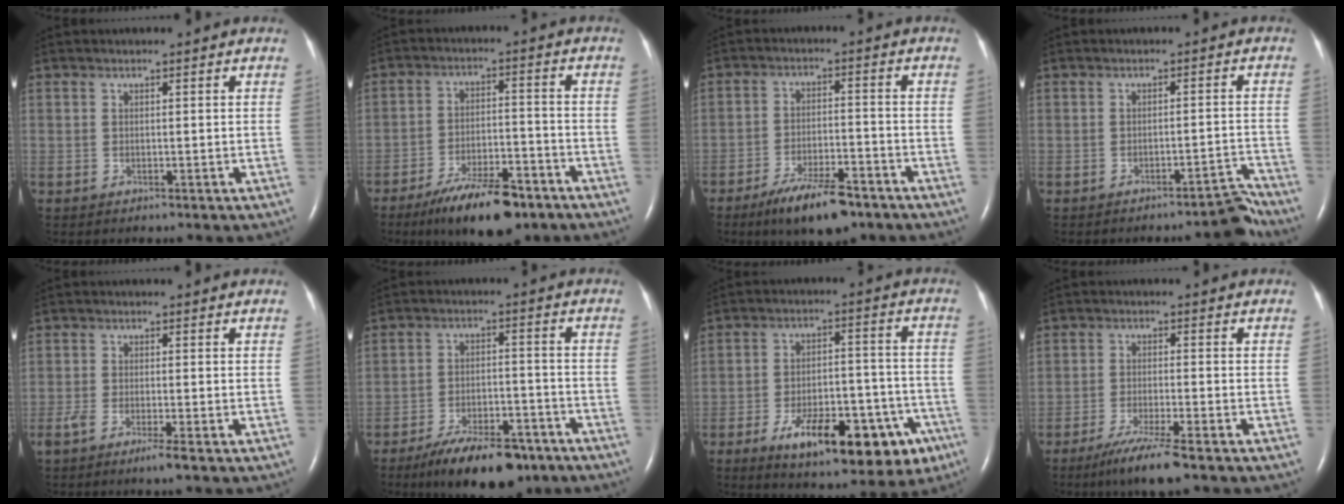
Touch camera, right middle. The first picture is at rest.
{"total": 11.7, "force": [-8.3, 3.4, 7.5], "torque": [-0.127, -0.009, -0.137]}
{"total": 9.4, "force": [-6.7, 2.5, 6.1], "torque": [-0.108, -0.010, -0.110]}
{"total": 3.5, "force": [-3.5, 0.0, 0.7], "torque": [0.012, 0.012, -0.044]}
{"total": 3.2, "force": [-2.1, -0.1, 2.4], "torque": [-0.050, -0.009, -0.041]}
{"total": 12.4, "force": [-9.1, 4.4, 7.1], "torque": [-0.113, -0.002, -0.147]}
{"total": 18.7, "force": [-10.2, 6.9, 14.0], "torque": [-0.148, 0.018, -0.139]}
{"total": 6.9, "force": [-4.9, -0.3, 4.8], "torque": [-0.093, -0.022, -0.089]}